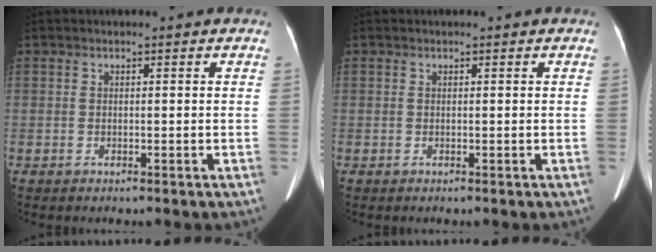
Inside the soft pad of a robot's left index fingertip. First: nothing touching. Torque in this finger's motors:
{"motor_torque": [0.09, 0.02, 0.01, -0.01]}